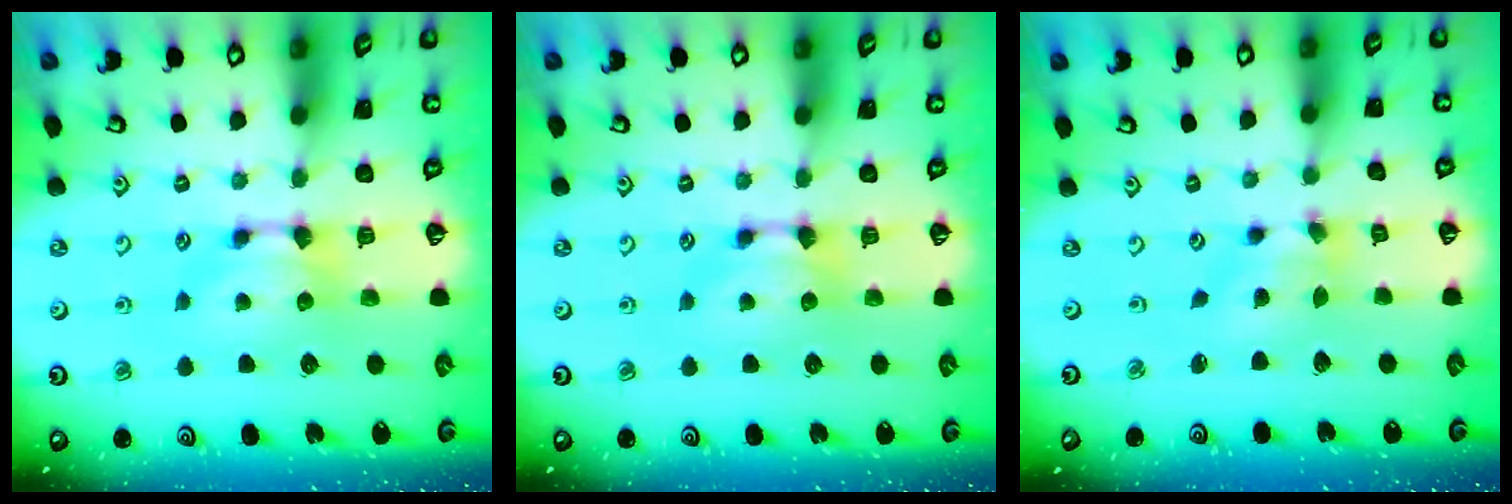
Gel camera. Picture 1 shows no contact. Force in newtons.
{"total": 0.0}
{"total": 2.8, "press": 2.4, "slide": 1.5}